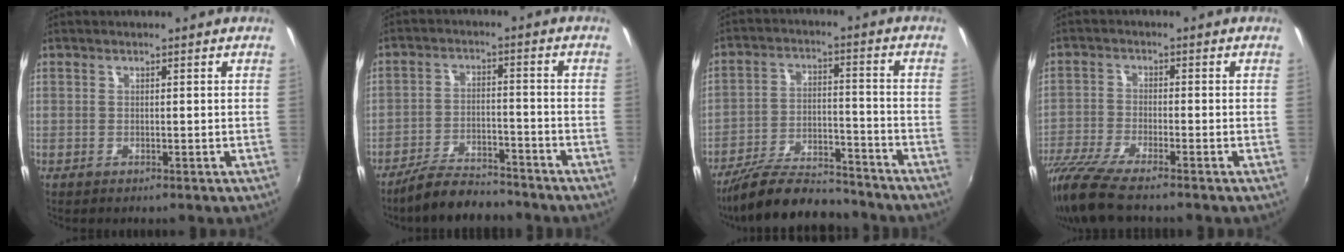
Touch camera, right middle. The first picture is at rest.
{"total": 8.8, "force": [-7.9, 2.0, 3.4], "torque": [-0.086, -0.001, -0.128]}
{"total": 16.5, "force": [-14.4, 3.9, 7.1], "torque": [-0.146, -0.013, -0.227]}
{"total": 9.9, "force": [-8.1, 0.8, 5.6], "torque": [-0.132, -0.036, -0.154]}